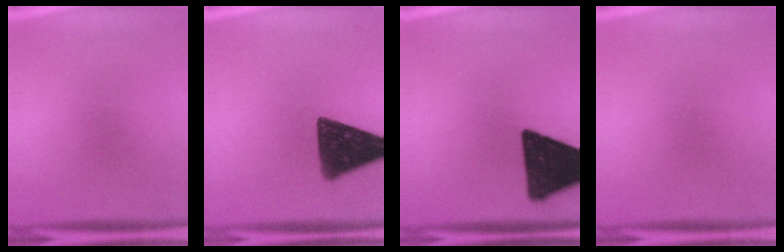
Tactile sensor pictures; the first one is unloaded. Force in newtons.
{"total": 14.0}
{"total": 18.4}
{"total": 0.0}